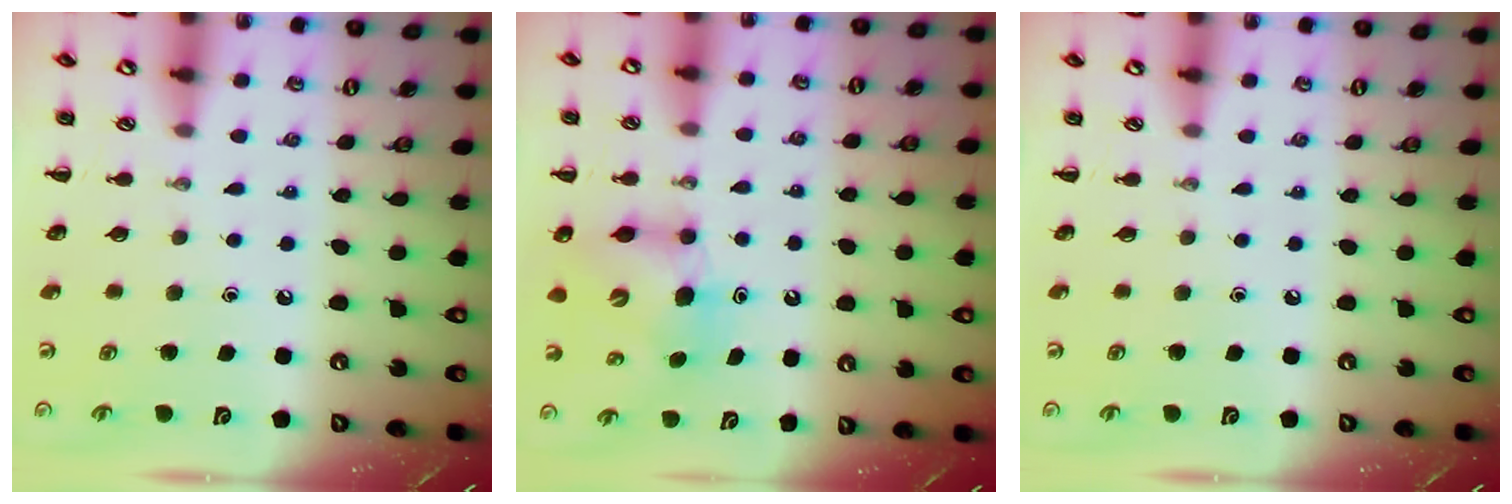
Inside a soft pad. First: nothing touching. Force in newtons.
{"total": 6.5, "press": 6.4, "slide": 1.1}
{"total": 0.0}